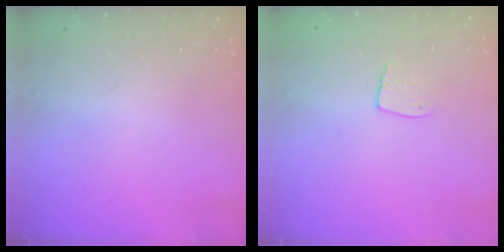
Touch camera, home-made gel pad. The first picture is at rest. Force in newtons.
{"total": 5.6, "press": 5.6, "slide": 0.4}